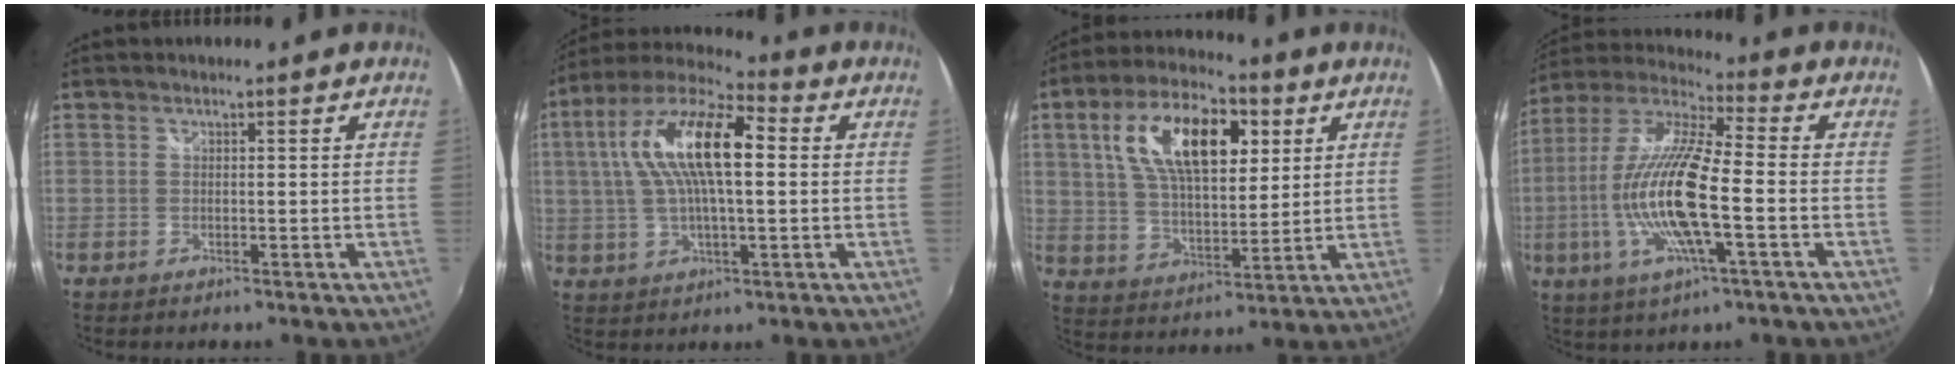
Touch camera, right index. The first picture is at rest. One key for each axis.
{"total": 17.3, "fx": 3.0, "fy": 6.1, "fz": 15.8, "tx": -0.299, "ty": 0.024, "tz": 0.039}
{"total": 17.4, "fx": 6.0, "fy": 8.4, "fz": 14.0, "tx": -0.254, "ty": 0.028, "tz": 0.106}
{"total": 18.1, "fx": -3.6, "fy": 3.5, "fz": 17.5, "tx": -0.338, "ty": -0.013, "tz": -0.071}